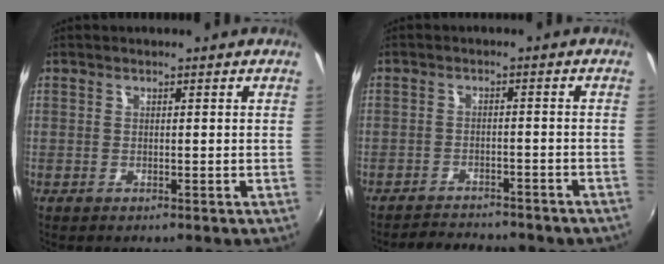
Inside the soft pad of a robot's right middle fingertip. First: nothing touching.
{"total": 9.8, "force": [-8.7, 2.8, 3.5], "torque": [-0.081, -0.007, -0.115]}